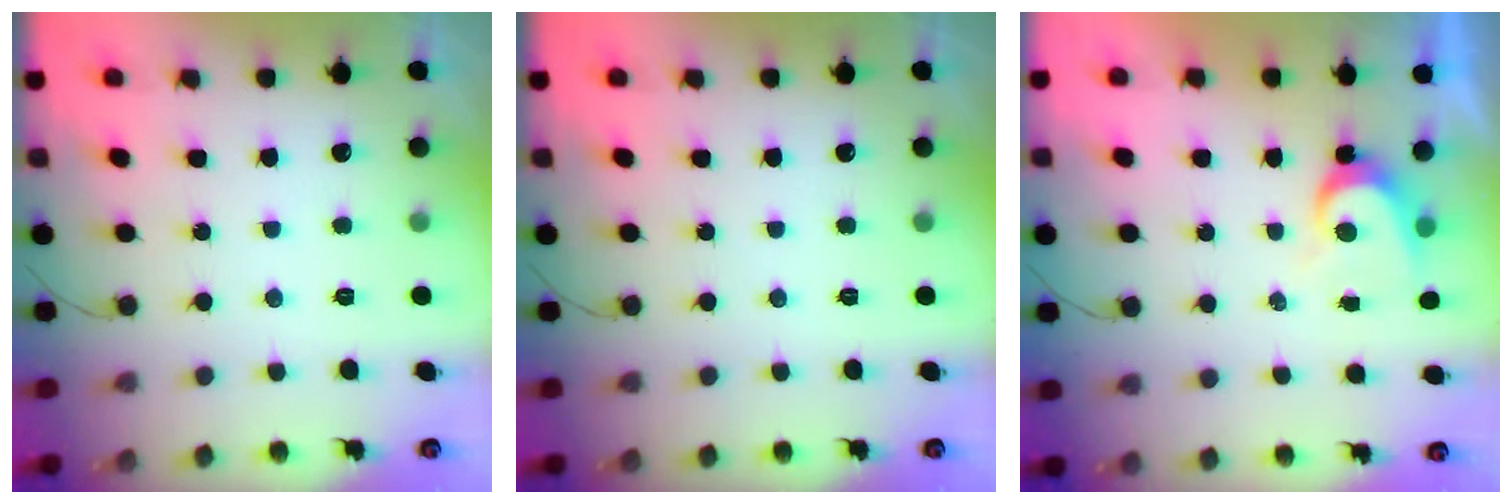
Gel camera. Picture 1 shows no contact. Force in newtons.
{"total": 0.0}
{"total": 5.0, "press": 5.0, "slide": 0.5}